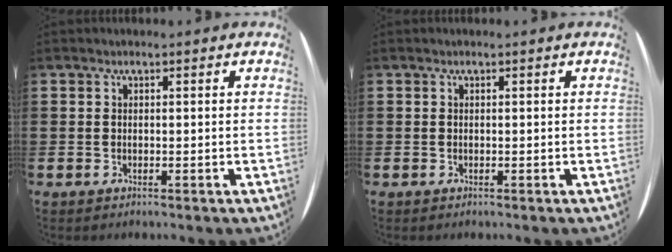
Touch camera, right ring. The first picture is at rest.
{"total": 0.0}